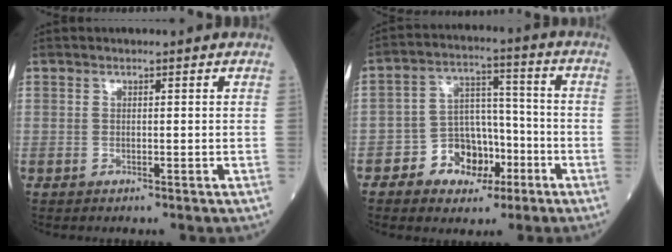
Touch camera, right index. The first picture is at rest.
{"total": 8.8, "force": [-4.3, 6.2, 4.6], "torque": [-0.080, 0.028, -0.068]}